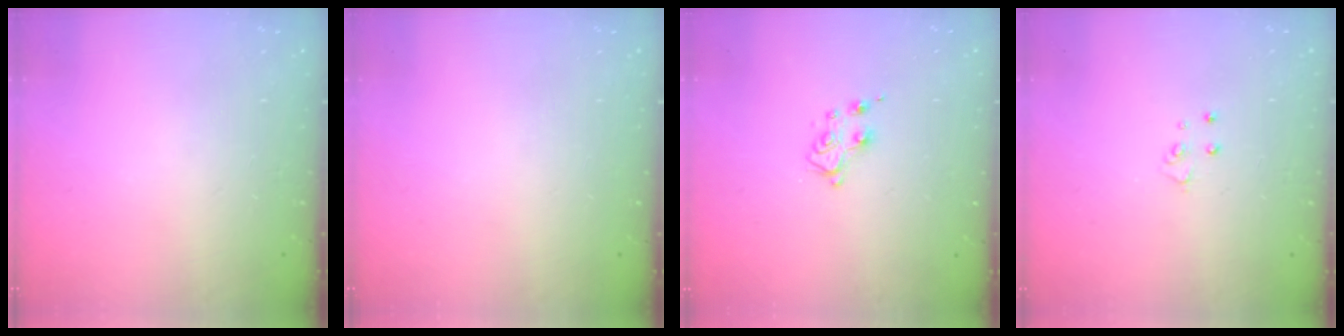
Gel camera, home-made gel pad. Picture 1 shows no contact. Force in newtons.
{"total": 0.0}
{"total": 5.4, "press": 5.4, "slide": 0.7}
{"total": 3.1, "press": 3.1, "slide": 0.3}